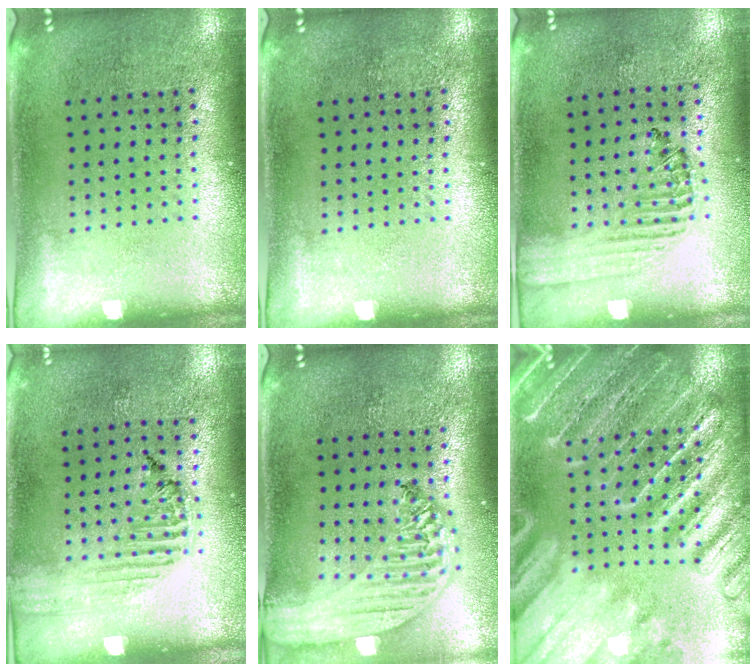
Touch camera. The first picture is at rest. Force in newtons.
{"total": 0.0}
{"total": 1.4, "press": 1.2, "slide": 0.7}
{"total": 1.3, "press": 1.3, "slide": 0.2}
{"total": 2.8, "press": 2.2, "slide": 1.6}
{"total": 4.4, "press": 4.4, "slide": 0.5}